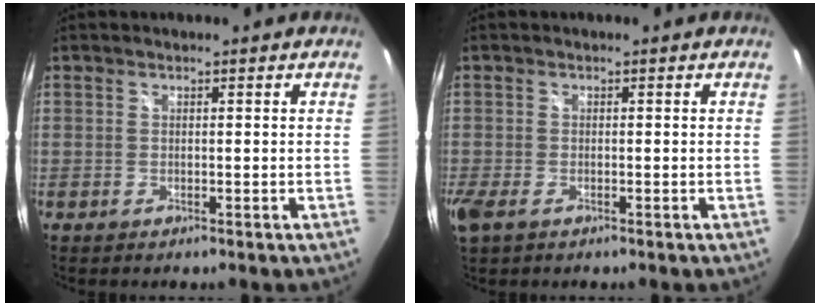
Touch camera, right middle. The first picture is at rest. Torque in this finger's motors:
{"motor_torque": [1.11, -1.03, 0.35, 0.14]}